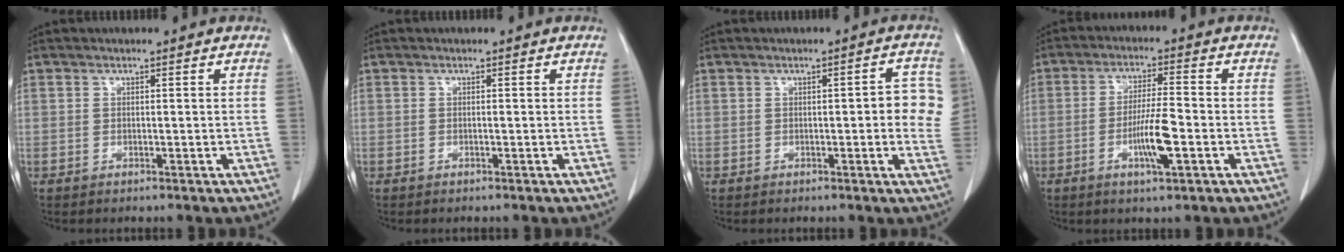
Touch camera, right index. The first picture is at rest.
{"total": 0.0}
{"total": 5.2, "force": [0.5, 1.5, 5.0], "torque": [-0.049, 0.005, 0.001]}
{"total": 6.8, "force": [-2.1, 0.6, 6.4], "torque": [-0.120, -0.003, -0.036]}